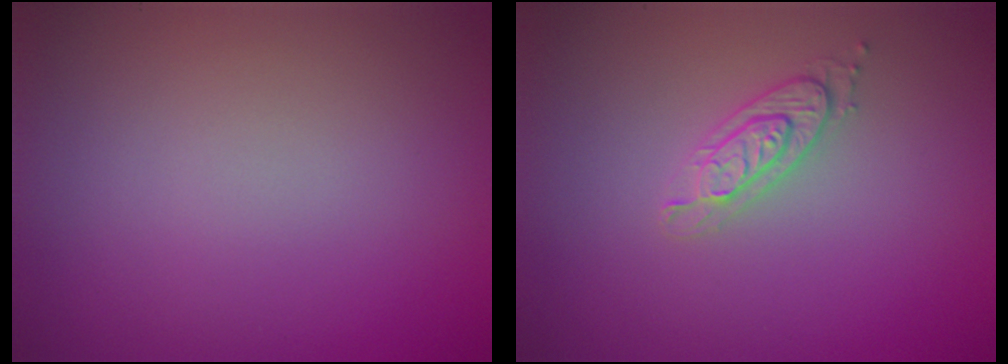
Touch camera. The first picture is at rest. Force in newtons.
{"total": 2.1, "press": 2.1, "slide": 0.4}